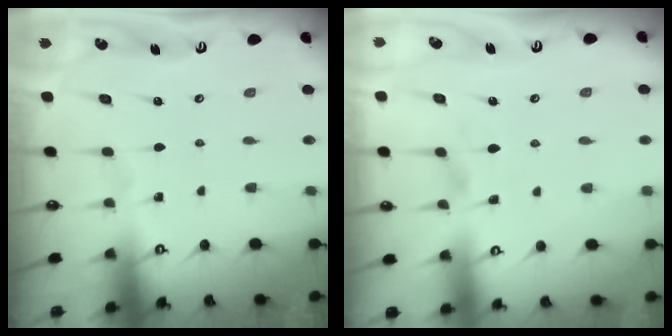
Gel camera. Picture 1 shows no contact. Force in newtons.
{"total": 2.2, "press": 1.9, "slide": 1.1}